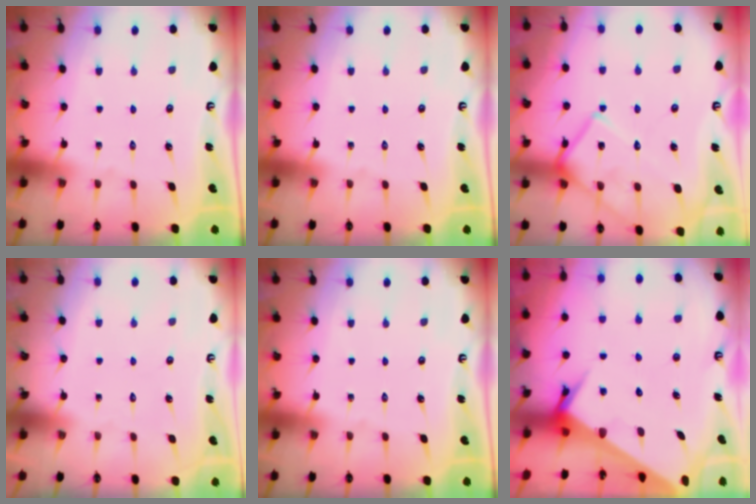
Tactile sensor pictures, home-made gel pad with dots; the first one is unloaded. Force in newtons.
{"total": 0.0}
{"total": 13.8, "press": 13.8, "slide": 1.0}
{"total": 1.6, "press": 1.6, "slide": 0.0}
{"total": 0.0}
{"total": 5.4, "press": 5.4, "slide": 0.5}